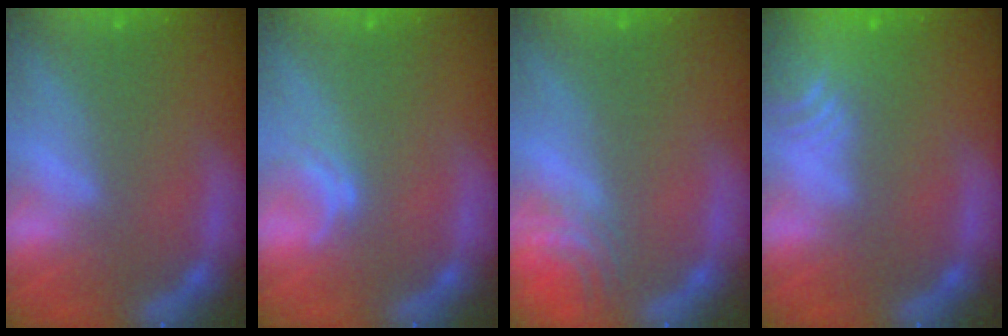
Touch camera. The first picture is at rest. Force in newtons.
{"total": 1.5}
{"total": 3.0}
{"total": 7.0}